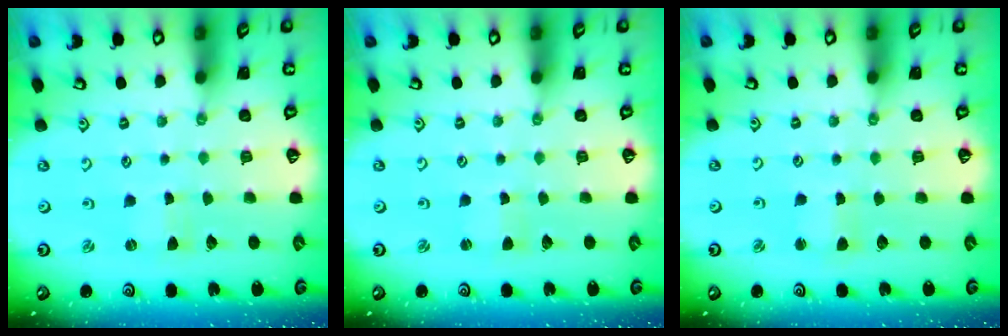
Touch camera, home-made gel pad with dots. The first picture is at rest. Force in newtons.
{"total": 0.7, "press": 0.7, "slide": 0.2}
{"total": 1.7, "press": 1.7, "slide": 0.2}